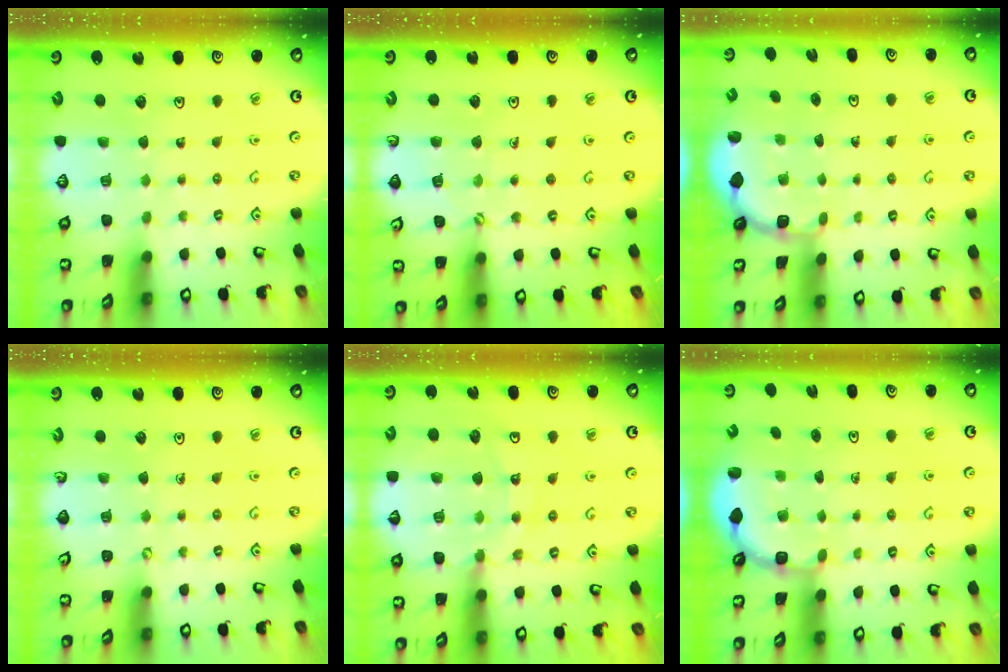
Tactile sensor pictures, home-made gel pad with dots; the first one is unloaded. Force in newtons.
{"total": 2.7, "press": 2.7, "slide": 0.4}
{"total": 1.9, "press": 1.8, "slide": 0.7}
{"total": 0.0}
{"total": 12.0, "press": 11.9, "slide": 1.5}
{"total": 3.1, "press": 2.5, "slide": 1.8}